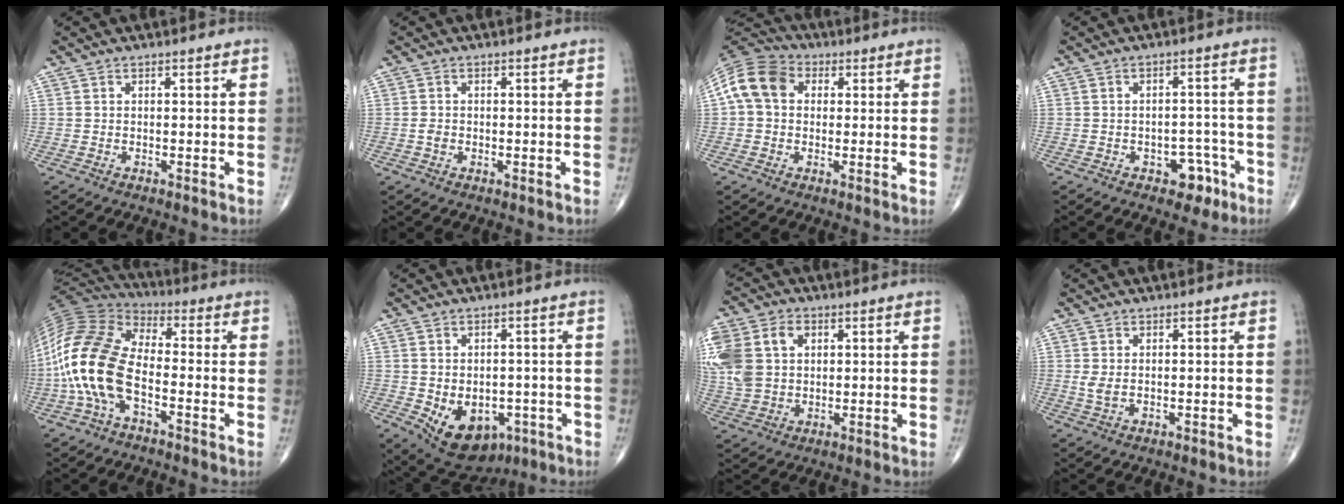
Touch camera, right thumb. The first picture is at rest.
{"total": 1.4, "force": [-0.3, 1.1, 0.8], "torque": [-0.016, 0.001, -0.006]}
{"total": 10.6, "force": [1.8, 8.2, 6.5], "torque": [-0.117, 0.027, 0.021]}
{"total": 5.5, "force": [-3.0, 3.6, 2.8], "torque": [-0.004, 0.031, -0.037]}
{"total": 17.8, "force": [-4.2, 9.6, 14.4], "torque": [-0.308, 0.036, -0.087]}
{"total": 12.1, "force": [-4.2, 8.4, 7.5], "torque": [-0.088, 0.006, -0.043]}
{"total": 13.7, "force": [2.8, 10.7, 8.2], "torque": [-0.201, 0.012, 0.056]}
{"total": 2.2, "force": [0.3, 1.2, 1.8], "torque": [-0.043, -0.001, 0.011]}